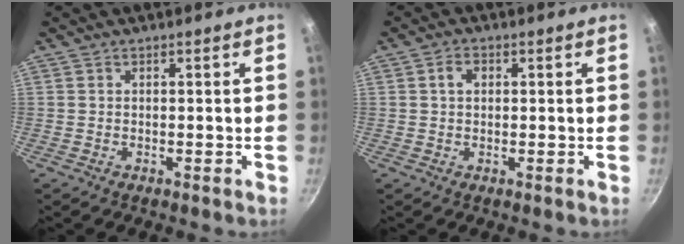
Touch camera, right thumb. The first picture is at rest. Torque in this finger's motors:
{"motor_torque": [0.11, 1.16, 0.33, -0.15, 0.02]}